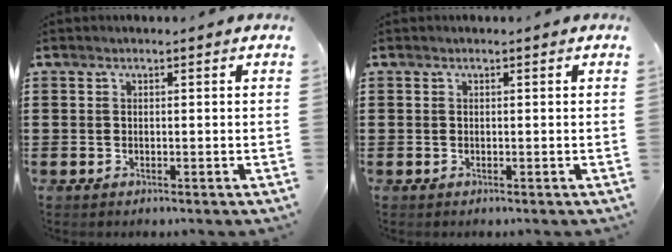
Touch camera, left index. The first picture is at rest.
{"total": 0.0}